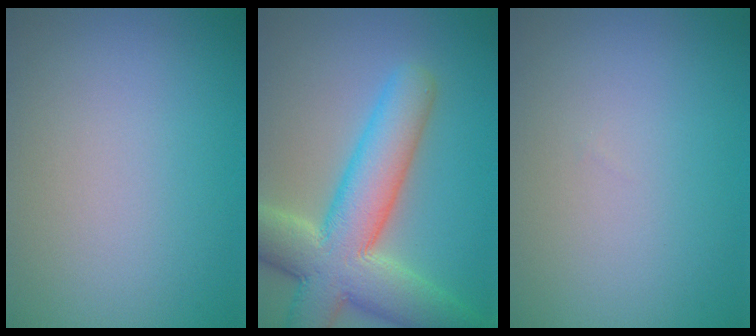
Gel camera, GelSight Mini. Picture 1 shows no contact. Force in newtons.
{"total": 10.6, "press": 10.5, "slide": 0.9}
{"total": 0.0}